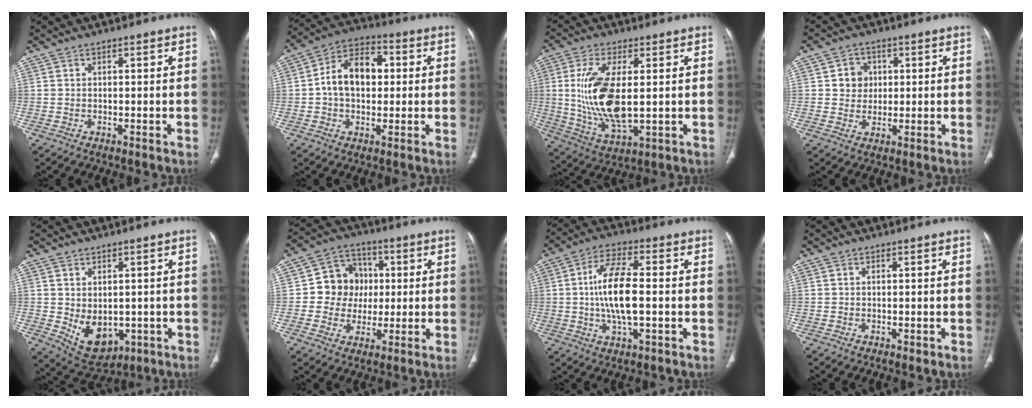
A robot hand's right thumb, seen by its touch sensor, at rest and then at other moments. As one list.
[{"total": 12.0, "force": [0.9, 8.1, 8.8], "torque": [-0.131, 0.027, 0.007]}, {"total": 14.9, "force": [1.0, 6.4, 13.4], "torque": [-0.276, -0.020, 0.031]}, {"total": 4.9, "force": [1.0, 4.5, 1.8], "torque": [0.000, 0.003, 0.012]}, {"total": 8.8, "force": [-1.3, 6.1, 6.2], "torque": [-0.079, -0.008, 0.008]}, {"total": 10.5, "force": [0.5, 9.7, 4.1], "torque": [-0.013, 0.014, 0.002]}, {"total": 12.1, "force": [-0.4, 4.5, 11.2], "torque": [-0.223, 0.008, -0.011]}, {"total": 0.5, "force": [-0.1, 0.3, 0.4], "torque": [-0.005, -0.001, -0.002]}]